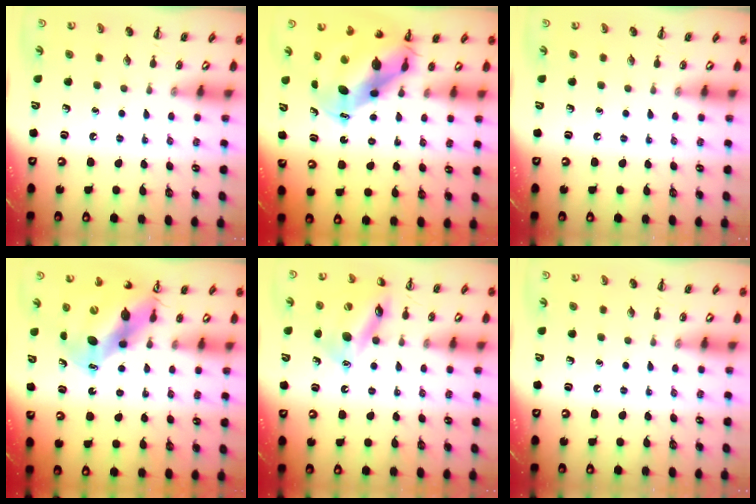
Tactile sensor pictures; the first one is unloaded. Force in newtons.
{"total": 12.4, "press": 11.7, "slide": 3.9}
{"total": 0.0}
{"total": 12.4, "press": 11.7, "slide": 3.9}
{"total": 15.1, "press": 14.8, "slide": 2.8}
{"total": 0.0}